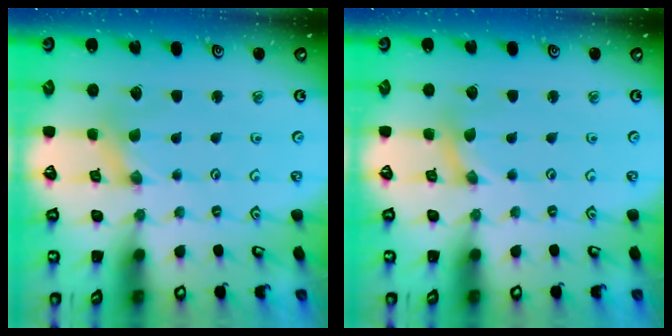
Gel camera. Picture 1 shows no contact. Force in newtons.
{"total": 0.0}